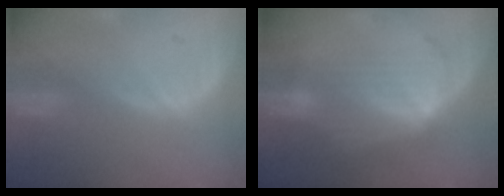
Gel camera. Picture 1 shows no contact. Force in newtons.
{"total": 7.1, "press": 6.5, "slide": 2.9}